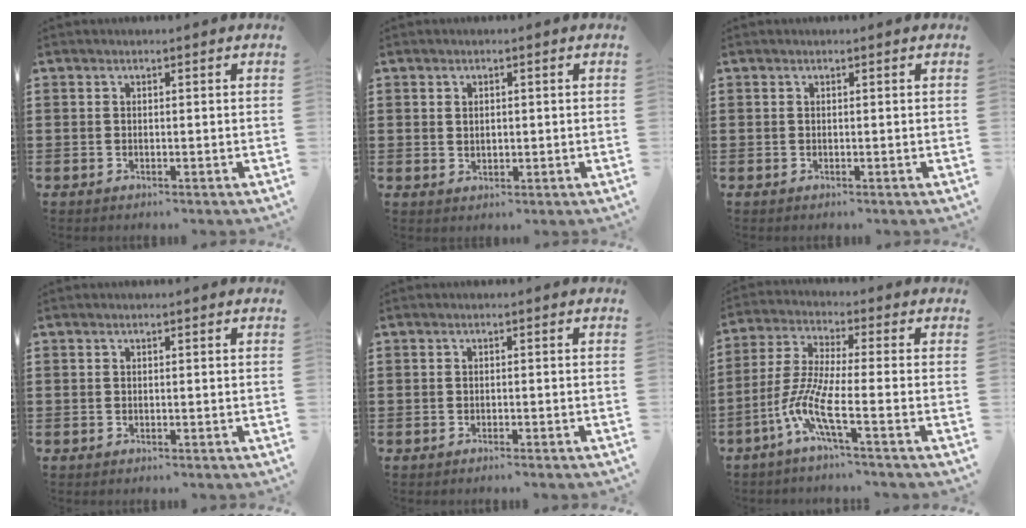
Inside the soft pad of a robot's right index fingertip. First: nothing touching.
{"total": 1.1, "force": [0.4, 0.6, 0.8], "torque": [-0.018, 0.002, 0.009]}
{"total": 0.0}
{"total": 0.0}
{"total": 0.7, "force": [-0.6, -0.3, 0.2], "torque": [-0.007, -0.005, -0.010]}
{"total": 7.8, "force": [-3.7, 1.1, 6.8], "torque": [-0.174, -0.017, -0.082]}